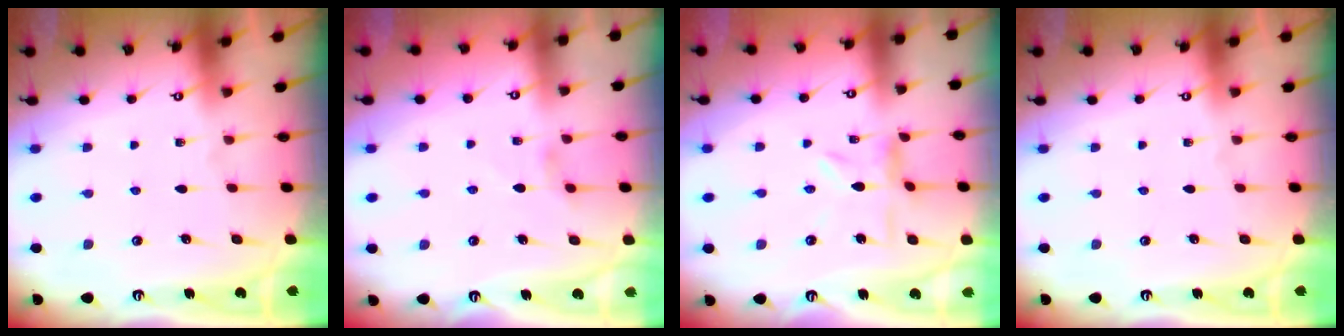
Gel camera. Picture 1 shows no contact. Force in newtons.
{"total": 1.7, "press": 1.6, "slide": 0.4}
{"total": 4.7, "press": 4.7, "slide": 0.5}
{"total": 0.0}